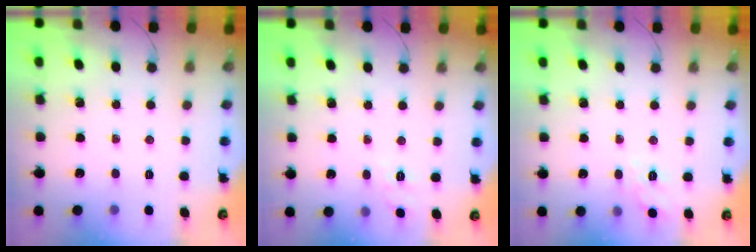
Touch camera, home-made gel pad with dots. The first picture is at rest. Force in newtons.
{"total": 1.6, "press": 0.0, "slide": 1.6}
{"total": 9.7, "press": 9.6, "slide": 1.6}